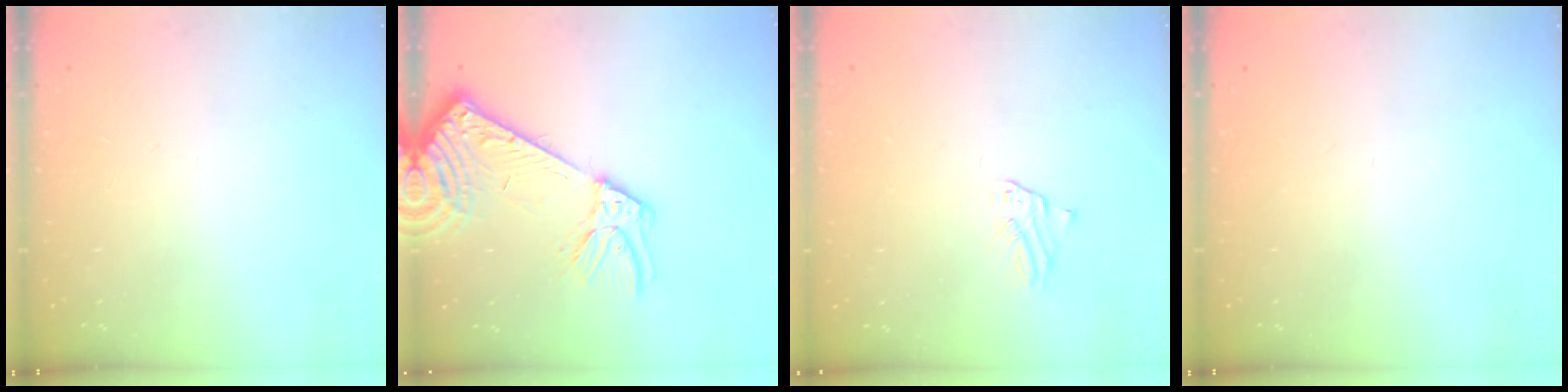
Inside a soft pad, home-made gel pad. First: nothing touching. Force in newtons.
{"total": 13.1, "press": 12.8, "slide": 2.8}
{"total": 1.6, "press": 1.6, "slide": 0.2}
{"total": 0.0}